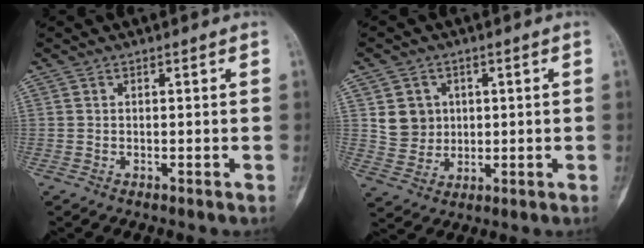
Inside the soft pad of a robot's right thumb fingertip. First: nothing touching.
{"total": 6.6, "force": [1.5, 6.1, 2.0], "torque": [-0.007, -0.006, 0.034]}